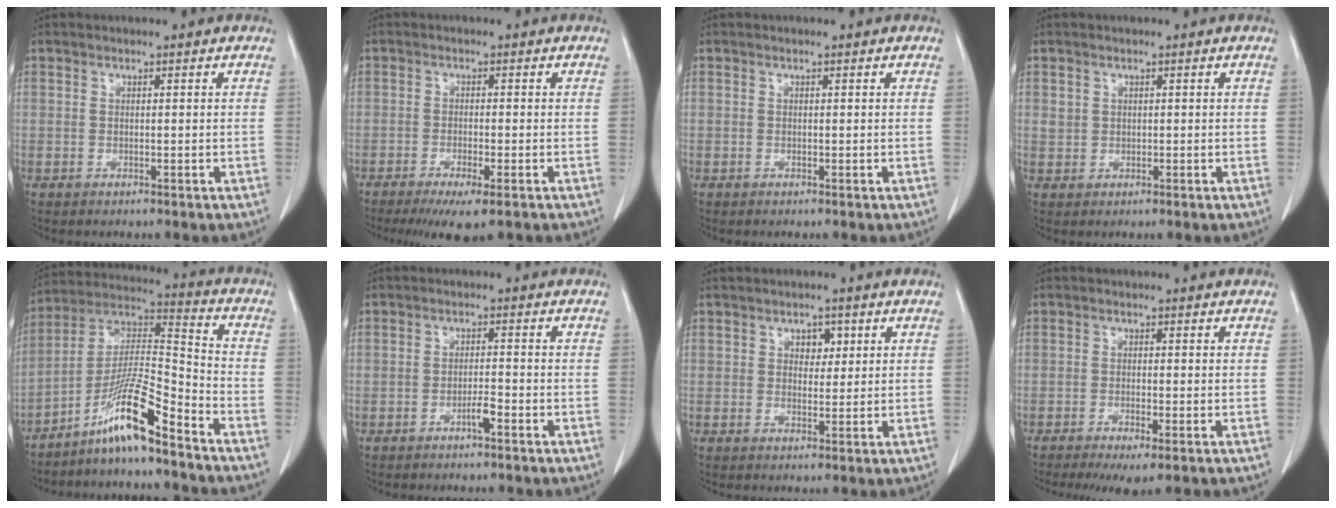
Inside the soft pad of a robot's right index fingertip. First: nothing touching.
{"total": 5.8, "force": [-3.8, 0.5, 4.4], "torque": [-0.071, -0.014, -0.059]}
{"total": 0.0}
{"total": 1.4, "force": [0.5, 1.3, 0.2], "torque": [0.001, 0.005, 0.009]}
{"total": 12.2, "force": [-8.7, 0.1, 8.5], "torque": [-0.164, 0.009, -0.161]}
{"total": 2.0, "force": [-1.3, 0.1, 1.6], "torque": [-0.027, 0.002, -0.023]}
{"total": 2.6, "force": [1.1, 1.8, 1.6], "torque": [-0.018, 0.004, 0.016]}
{"total": 4.4, "force": [-2.6, 0.6, 3.5], "torque": [-0.058, -0.013, -0.040]}